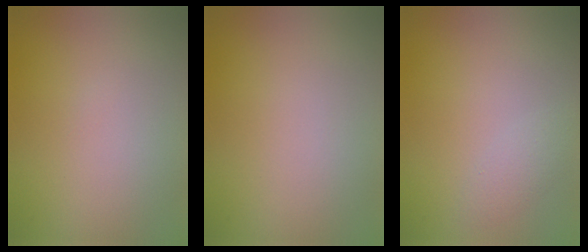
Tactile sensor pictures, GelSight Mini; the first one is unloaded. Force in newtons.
{"total": 0.0}
{"total": 1.3, "press": 1.3, "slide": 0.1}